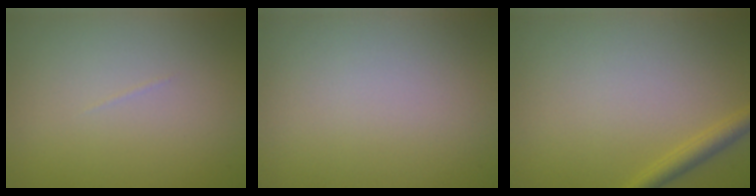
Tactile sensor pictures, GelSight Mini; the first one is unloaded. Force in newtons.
{"total": 0.0}
{"total": 1.9, "press": 1.9, "slide": 0.1}